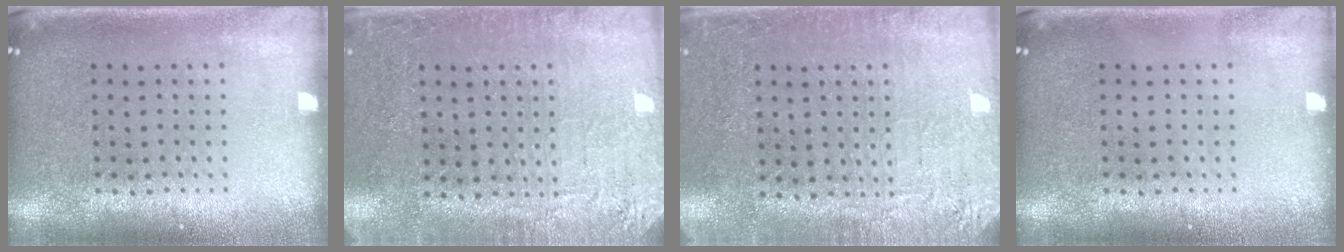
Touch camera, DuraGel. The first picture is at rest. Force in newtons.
{"total": 2.8, "press": 2.7, "slide": 0.7}
{"total": 2.9, "press": 2.8, "slide": 0.9}
{"total": 0.0}